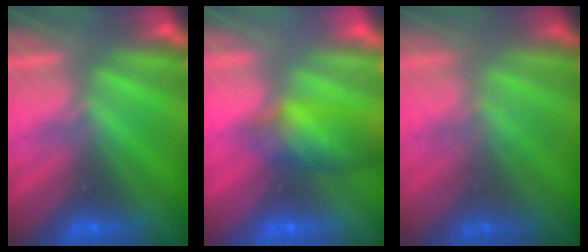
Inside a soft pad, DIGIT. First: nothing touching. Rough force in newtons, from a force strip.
{"total": 9.1}
{"total": 1.8}